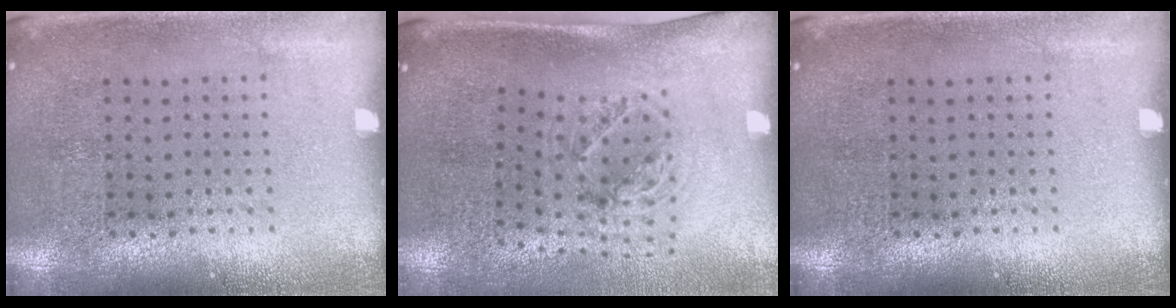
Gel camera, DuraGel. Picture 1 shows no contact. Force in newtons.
{"total": 1.3, "press": 1.2, "slide": 0.6}
{"total": 0.0}